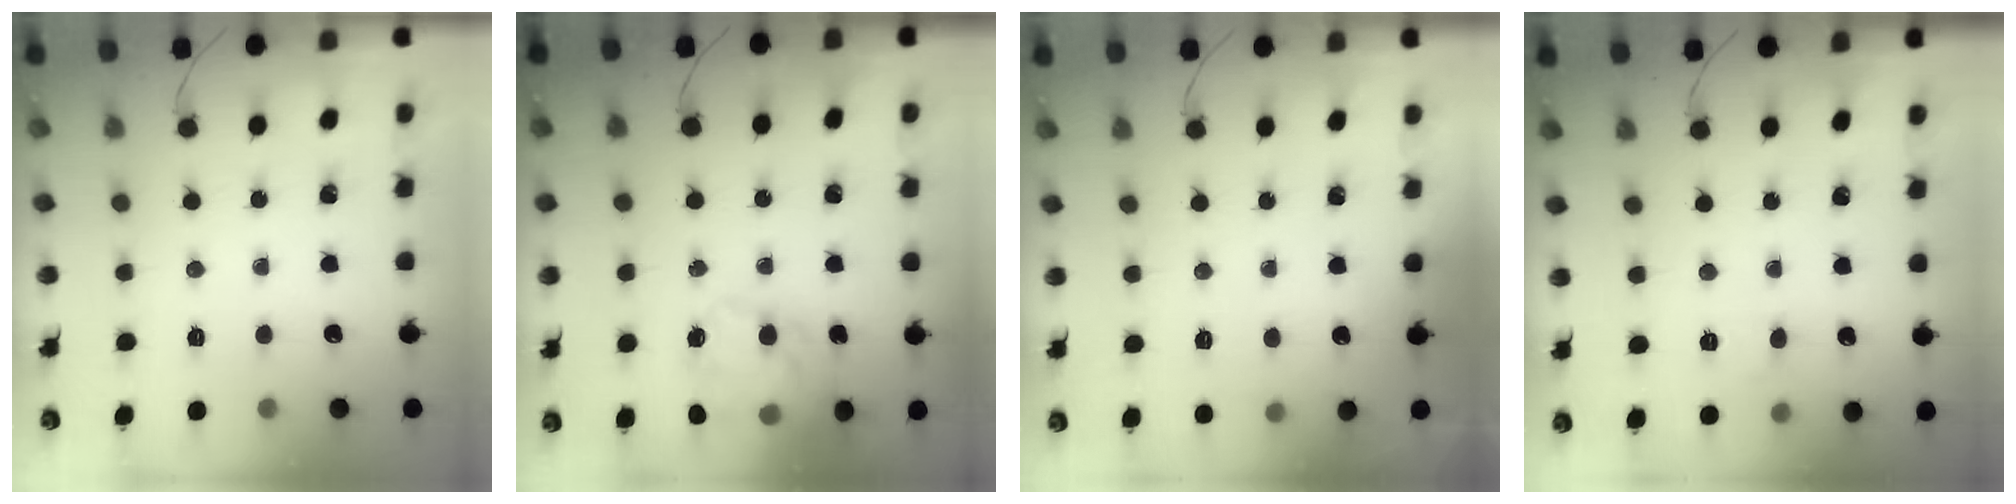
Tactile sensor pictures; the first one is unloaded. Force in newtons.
{"total": 17.7, "press": 17.3, "slide": 3.6}
{"total": 2.6, "press": 2.1, "slide": 1.5}
{"total": 5.4, "press": 5.3, "slide": 1.4}